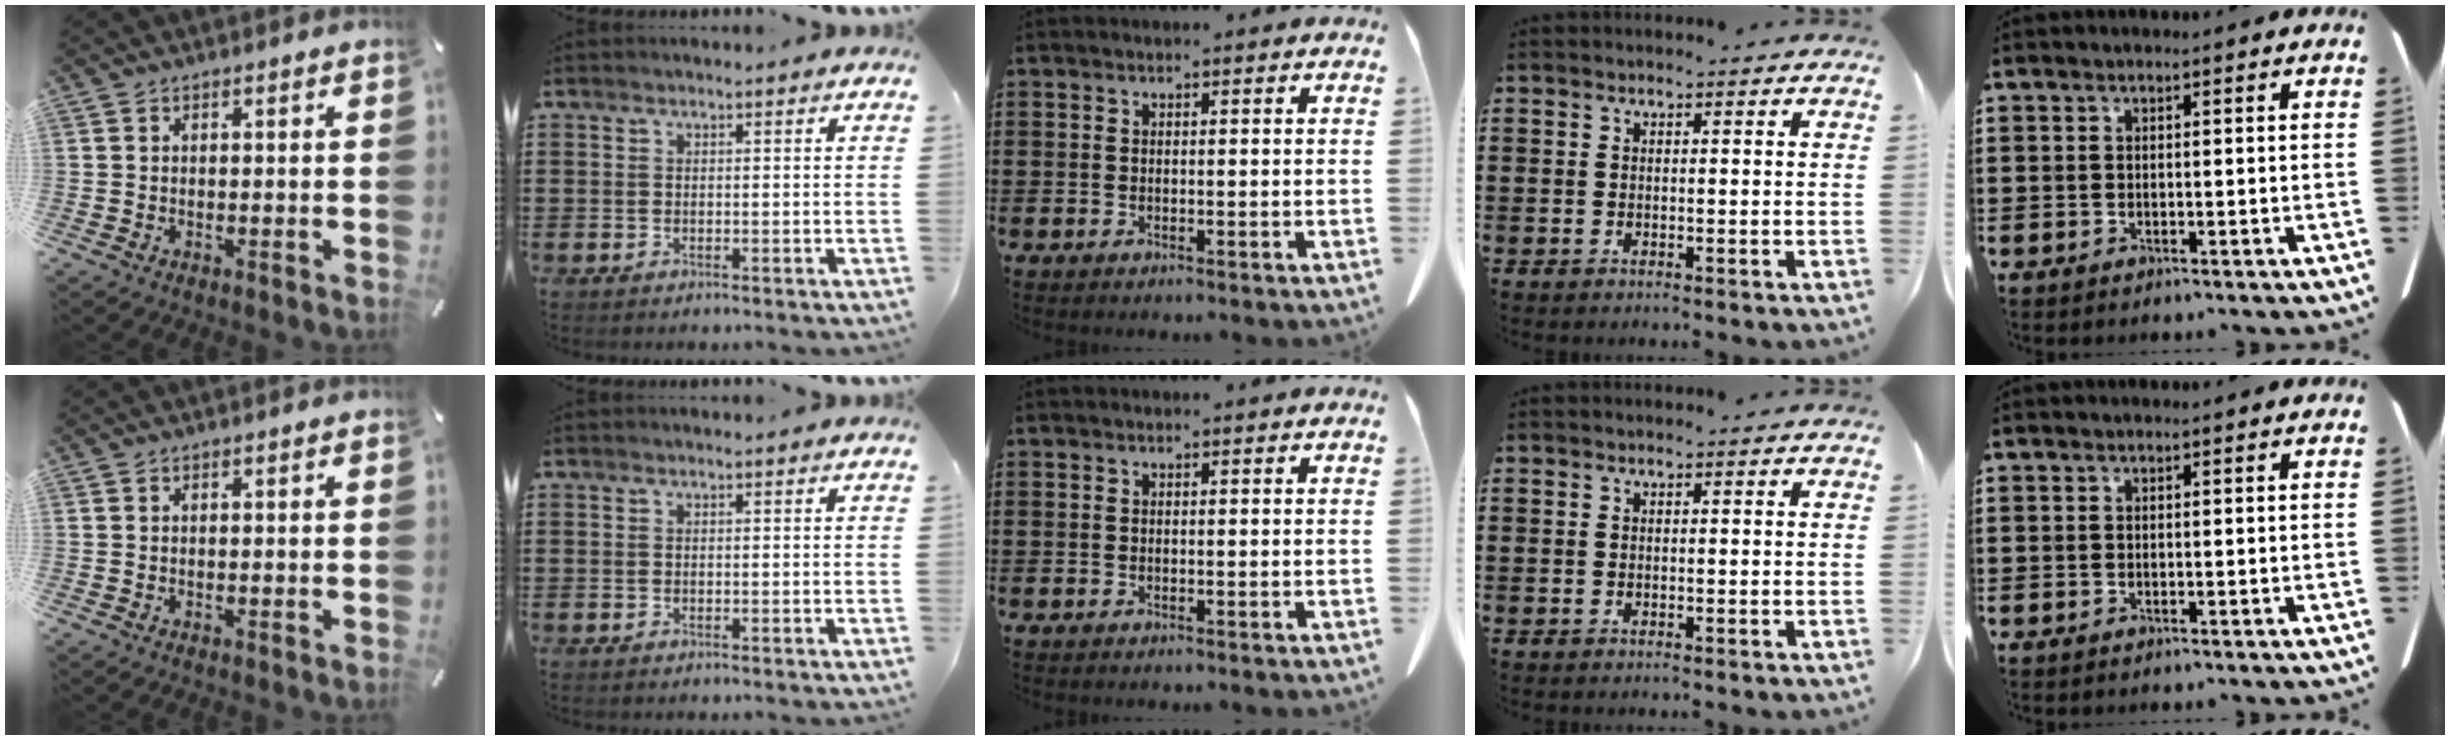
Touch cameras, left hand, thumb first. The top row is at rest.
{}